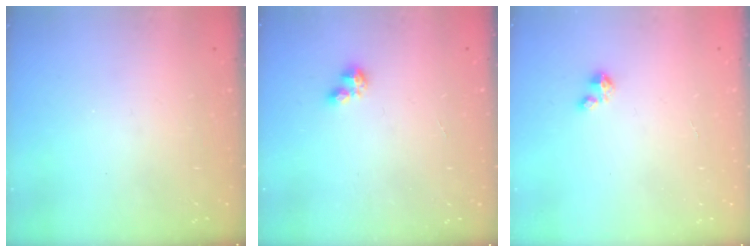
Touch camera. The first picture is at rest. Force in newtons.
{"total": 1.0, "press": 1.0, "slide": 0.1}
{"total": 2.0, "press": 2.0, "slide": 0.1}